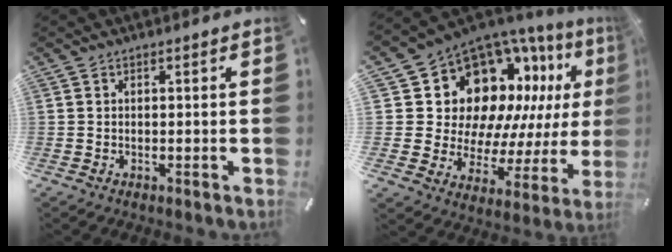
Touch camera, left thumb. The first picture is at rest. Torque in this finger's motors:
{"motor_torque": [2.51, 2.51, 1.55, -1.22, 0.16]}